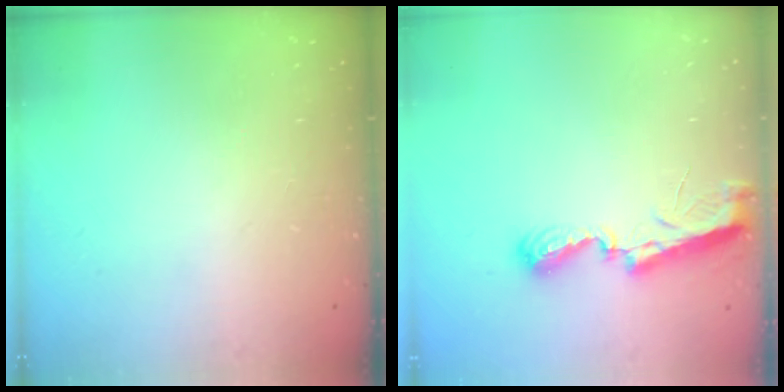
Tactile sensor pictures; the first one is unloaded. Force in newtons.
{"total": 7.2, "press": 7.2, "slide": 0.1}